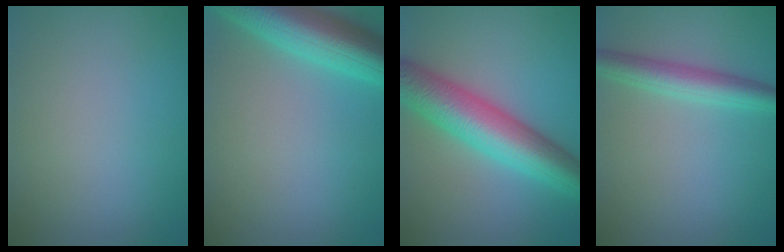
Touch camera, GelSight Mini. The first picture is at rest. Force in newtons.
{"total": 8.1, "press": 8.1, "slide": 0.3}
{"total": 8.4, "press": 8.4, "slide": 0.2}
{"total": 3.5, "press": 3.5, "slide": 0.1}